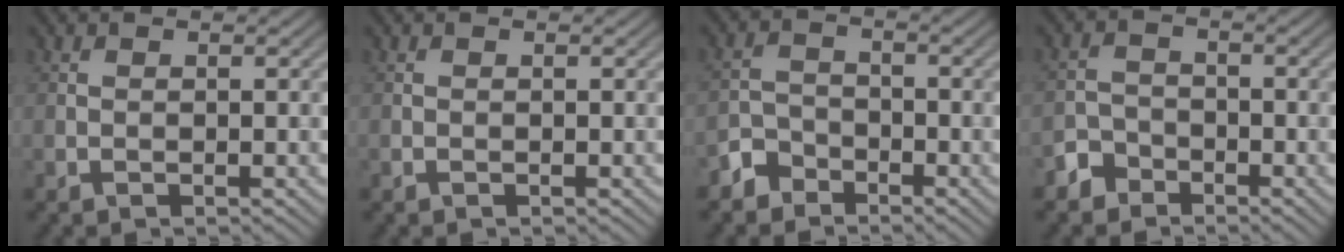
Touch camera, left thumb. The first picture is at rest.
{"total": 0.0}
{"total": 3.2, "force": [-2.5, 1.9, 0.6], "torque": [-0.011, 0.005, -0.063]}
{"total": 2.9, "force": [-2.2, 1.8, 0.5], "torque": [-0.007, 0.005, -0.054]}